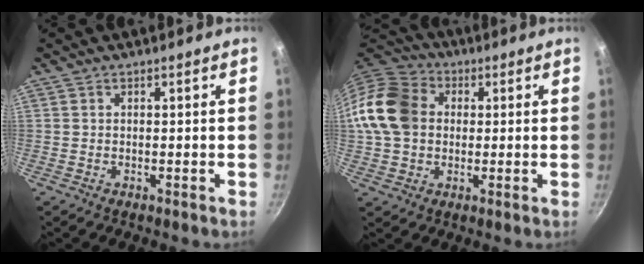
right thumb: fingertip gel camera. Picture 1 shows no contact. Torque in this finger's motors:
{"motor_torque": [1.14, 1.15, 0.50, 0.42, 0.38]}